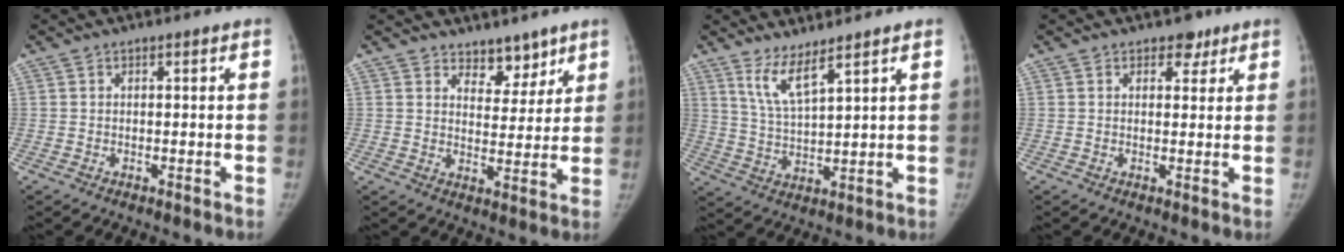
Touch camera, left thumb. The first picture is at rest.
{"total": 5.7, "force": [4.6, 3.1, 1.5], "torque": [0.013, -0.035, 0.075]}
{"total": 5.9, "force": [4.4, 0.7, 3.9], "torque": [-0.078, -0.041, 0.094]}
{"total": 2.7, "force": [1.7, 1.9, 0.9], "torque": [0.008, -0.007, 0.021]}